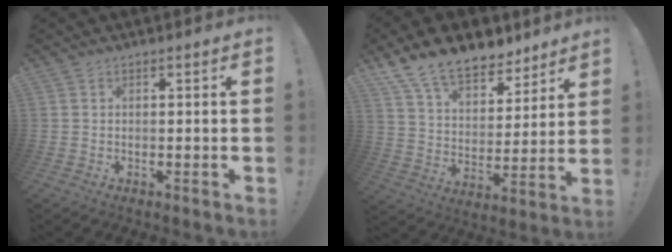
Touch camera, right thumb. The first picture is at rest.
{"total": 15.0, "force": [11.6, 7.5, 5.8], "torque": [-0.115, -0.079, 0.218]}